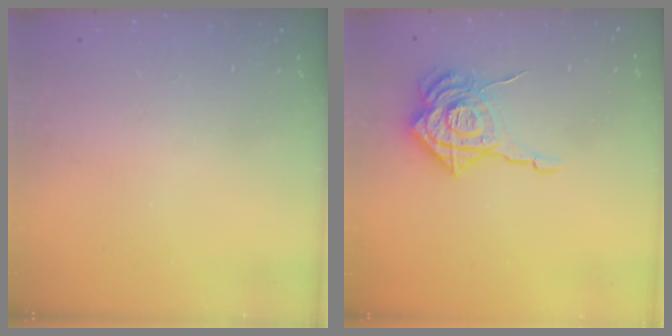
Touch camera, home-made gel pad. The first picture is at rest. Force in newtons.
{"total": 16.2, "press": 16.1, "slide": 1.7}